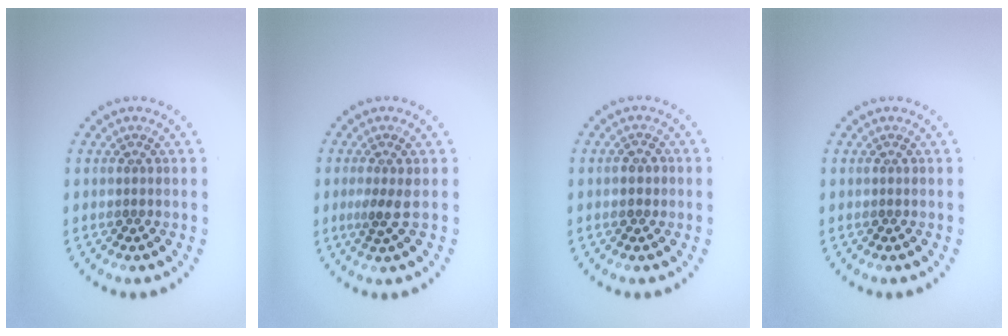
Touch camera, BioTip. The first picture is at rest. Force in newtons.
{"total": 1.4, "press": 1.1, "slide": 0.8}
{"total": 0.9, "press": 0.9, "slide": 0.2}
{"total": 0.0}